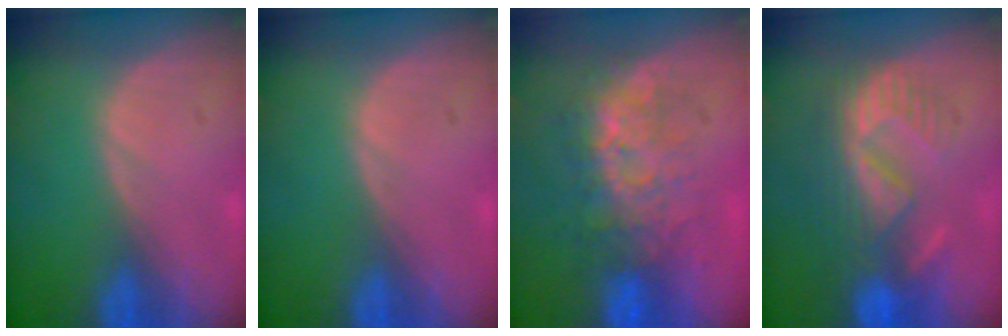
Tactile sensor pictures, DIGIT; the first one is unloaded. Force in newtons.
{"total": 0.0}
{"total": 8.0, "press": 7.6, "slide": 2.4}
{"total": 8.6, "press": 8.2, "slide": 2.8}